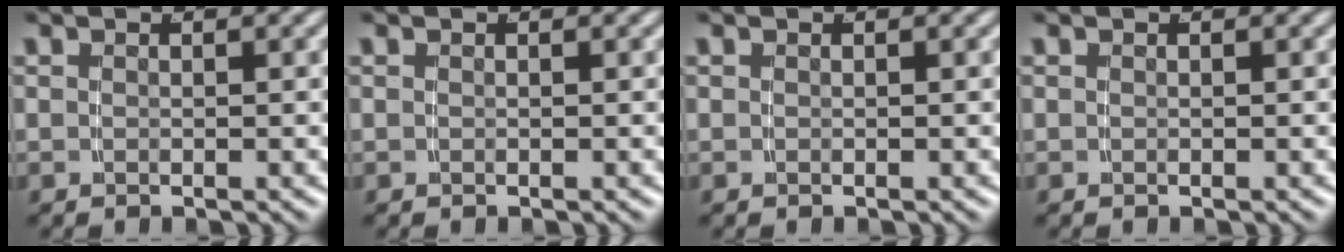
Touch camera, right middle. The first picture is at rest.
{"total": 0.0}
{"total": 0.0}
{"total": 0.0}